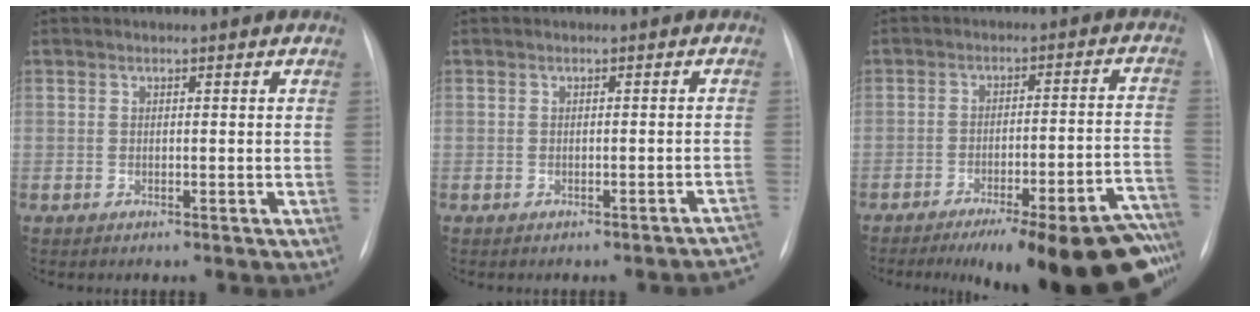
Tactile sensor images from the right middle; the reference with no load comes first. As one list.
[{"total": 3.8, "force": [-3.5, 0.6, 1.1], "torque": [0.011, 0.004, -0.035]}, {"total": 23.6, "force": [-17.9, 3.6, 14.9], "torque": [-0.107, 0.008, -0.238]}]